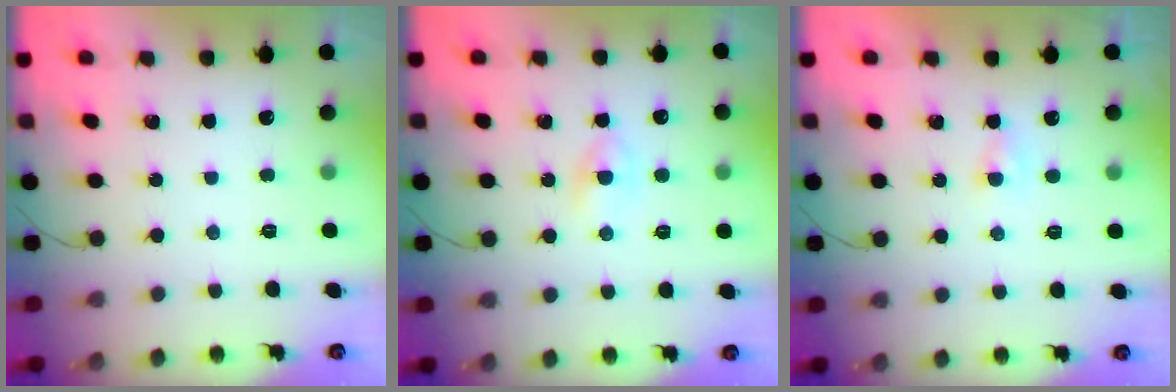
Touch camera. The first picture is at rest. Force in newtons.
{"total": 2.1, "press": 2.0, "slide": 0.7}
{"total": 0.9, "press": 0.7, "slide": 0.6}